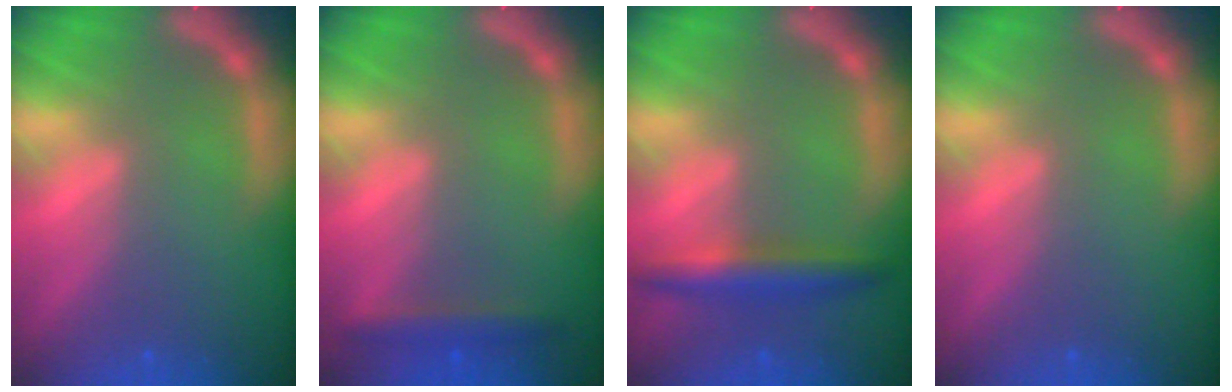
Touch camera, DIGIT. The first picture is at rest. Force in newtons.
{"total": 2.4}
{"total": 4.0}
{"total": 0.0}